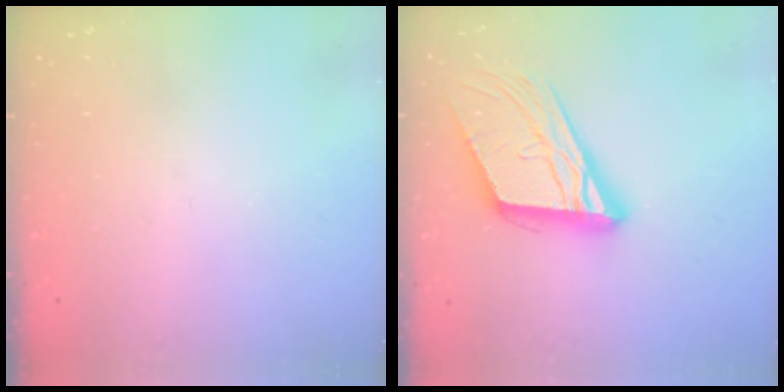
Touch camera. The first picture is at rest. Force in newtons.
{"total": 18.4, "press": 18.1, "slide": 2.9}